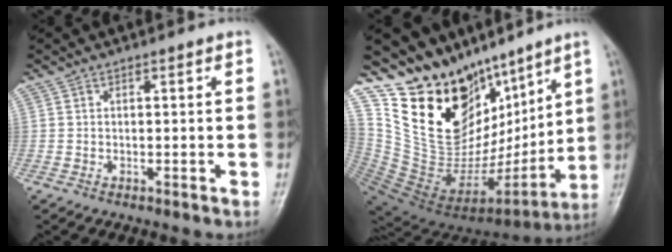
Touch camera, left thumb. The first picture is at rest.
{"total": 24.7, "force": [15.2, 14.4, 13.0], "torque": [-0.162, -0.070, 0.276]}